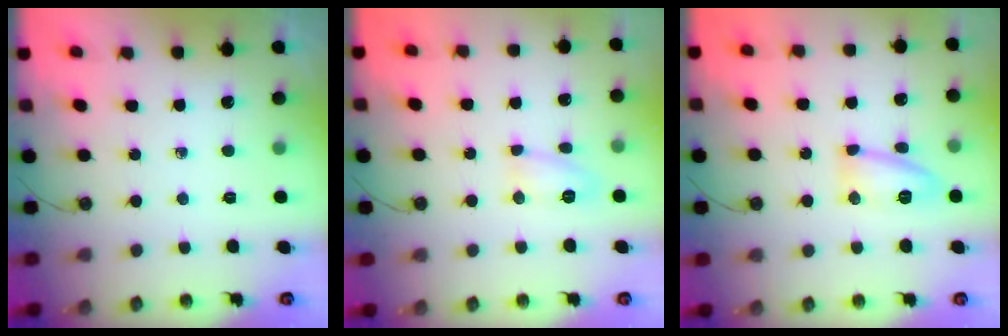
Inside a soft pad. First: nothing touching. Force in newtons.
{"total": 5.9, "press": 5.9, "slide": 0.4}
{"total": 9.9, "press": 9.9, "slide": 1.1}